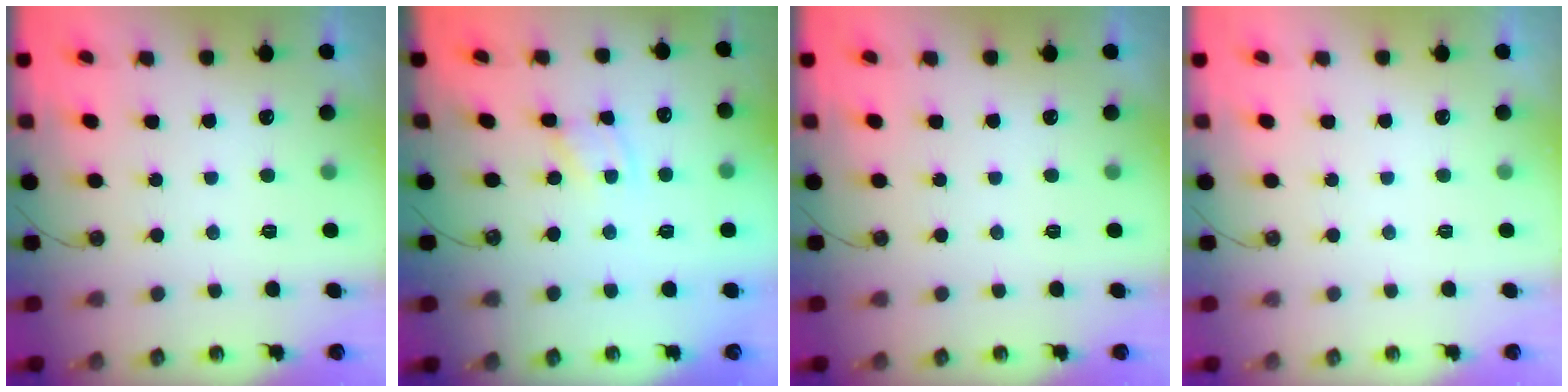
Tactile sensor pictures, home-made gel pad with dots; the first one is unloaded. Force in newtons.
{"total": 1.3, "press": 1.3, "slide": 0.0}
{"total": 0.0}
{"total": 0.0}